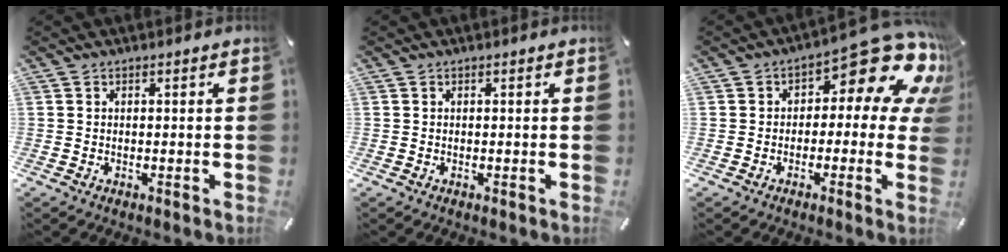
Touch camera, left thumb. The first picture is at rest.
{"total": 0.0}
{"total": 15.2, "force": [7.1, 7.1, 11.5], "torque": [-0.148, -0.055, 0.116]}